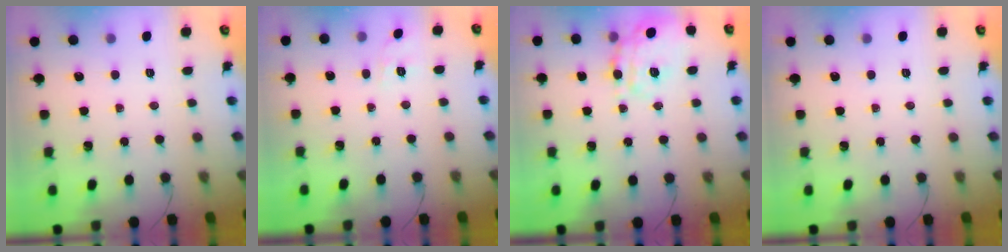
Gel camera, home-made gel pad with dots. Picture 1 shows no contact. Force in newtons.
{"total": 1.7, "press": 0.0, "slide": 1.7}
{"total": 16.7, "press": 16.7, "slide": 1.4}
{"total": 0.0}